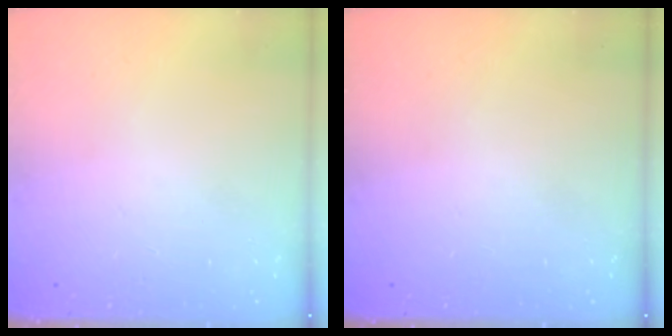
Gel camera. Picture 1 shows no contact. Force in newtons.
{"total": 0.0}